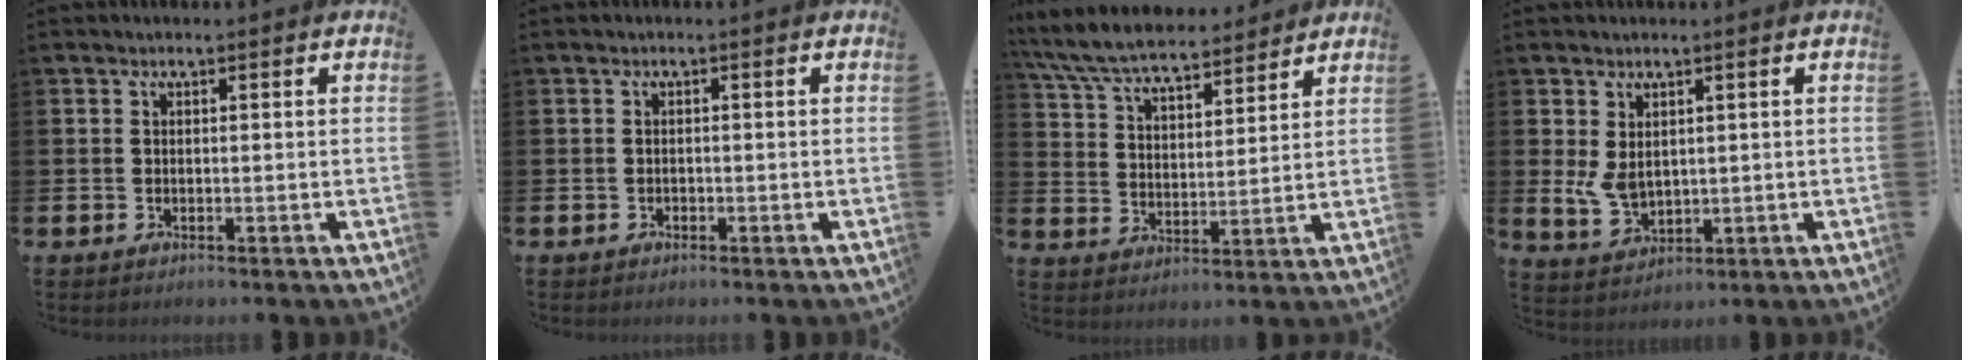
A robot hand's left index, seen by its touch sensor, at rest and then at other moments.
{"total": 0.5, "force": [-0.3, 0.4, 0.1], "torque": [-0.008, 0.004, -0.007]}
{"total": 7.6, "force": [7.1, 1.4, 2.3], "torque": [-0.078, -0.038, 0.127]}
{"total": 3.6, "force": [1.5, 2.3, 2.5], "torque": [-0.038, -0.004, 0.024]}